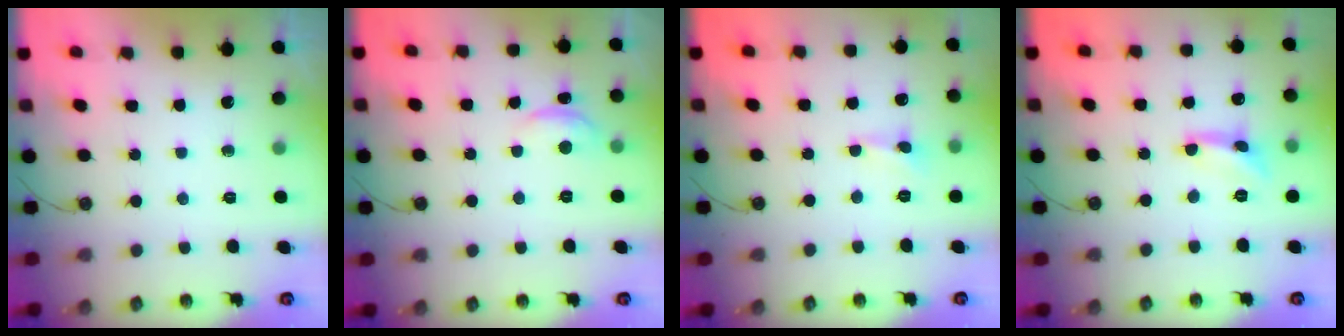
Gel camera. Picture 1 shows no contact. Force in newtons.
{"total": 0.6, "press": 0.1, "slide": 0.6}
{"total": 0.0}
{"total": 2.0, "press": 2.0, "slide": 0.0}